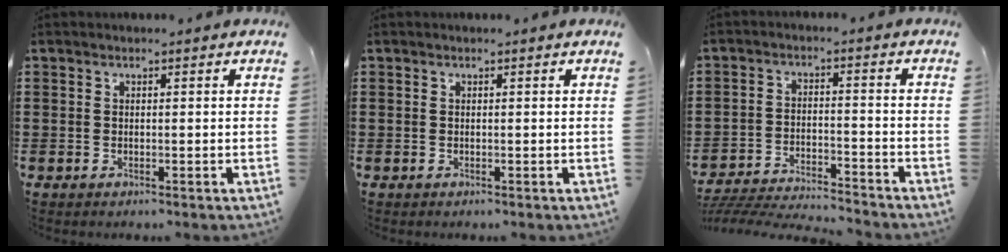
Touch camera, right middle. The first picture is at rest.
{"total": 0.0}
{"total": 5.0, "force": [-4.9, 0.1, 1.0], "torque": [-0.032, -0.005, -0.104]}